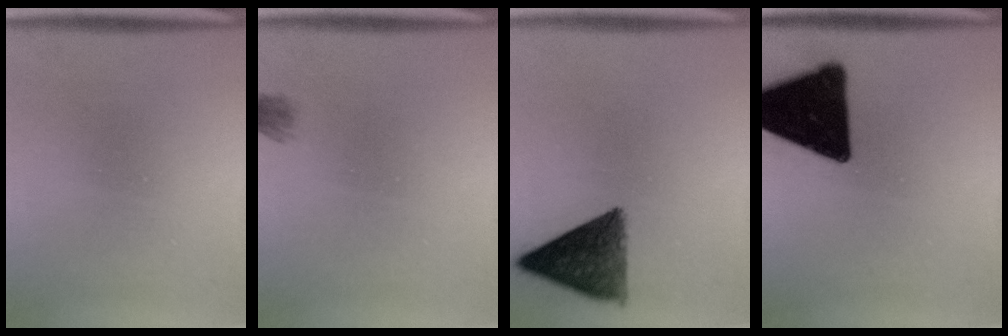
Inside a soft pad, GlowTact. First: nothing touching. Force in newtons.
{"total": 1.9}
{"total": 10.4}
{"total": 18.1}